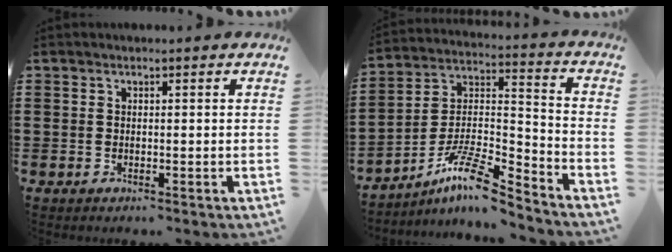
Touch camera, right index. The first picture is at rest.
{"total": 11.1, "force": [-8.7, 1.9, 6.6], "torque": [-0.129, 0.012, -0.171]}